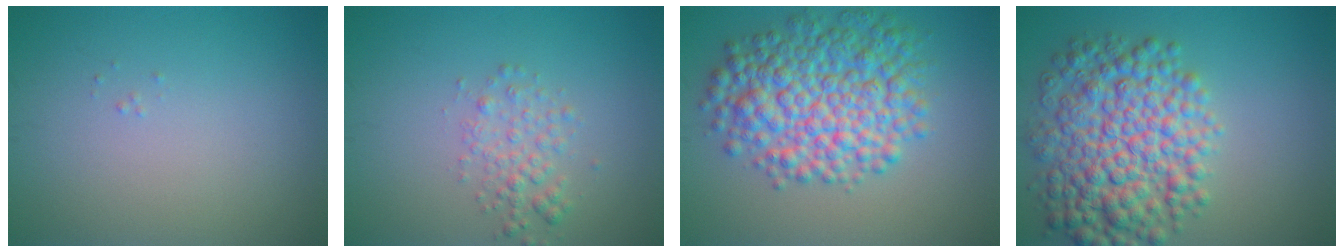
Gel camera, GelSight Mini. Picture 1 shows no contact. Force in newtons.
{"total": 2.2, "press": 2.2, "slide": 0.1}
{"total": 8.5, "press": 8.5, "slide": 0.1}
{"total": 9.1, "press": 9.1, "slide": 0.0}